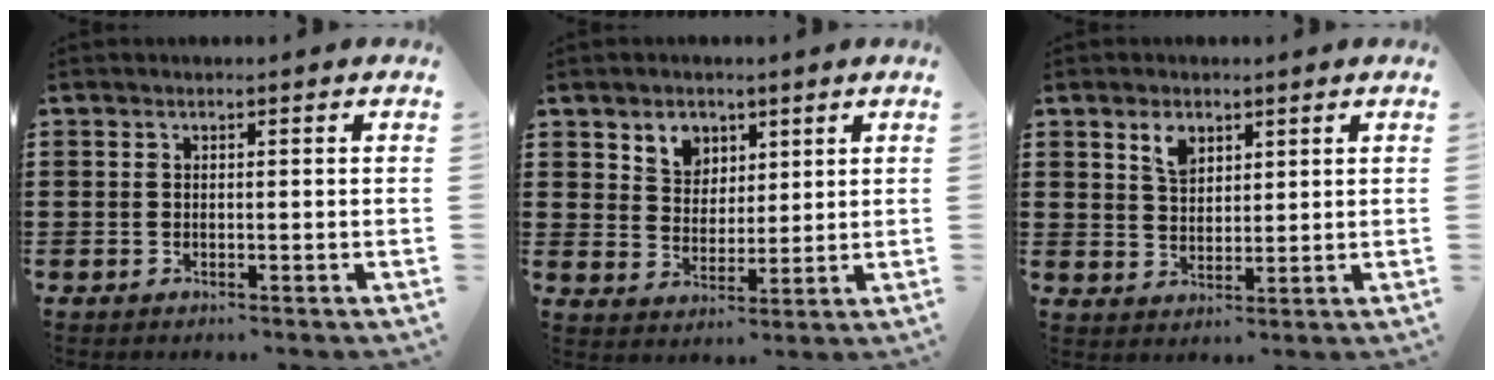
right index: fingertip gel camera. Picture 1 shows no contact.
{"total": 4.7, "force": [2.8, 3.7, 0.6], "torque": [-0.025, 0.008, 0.050]}
{"total": 3.8, "force": [2.3, 2.2, 2.0], "torque": [-0.040, 0.004, 0.041]}